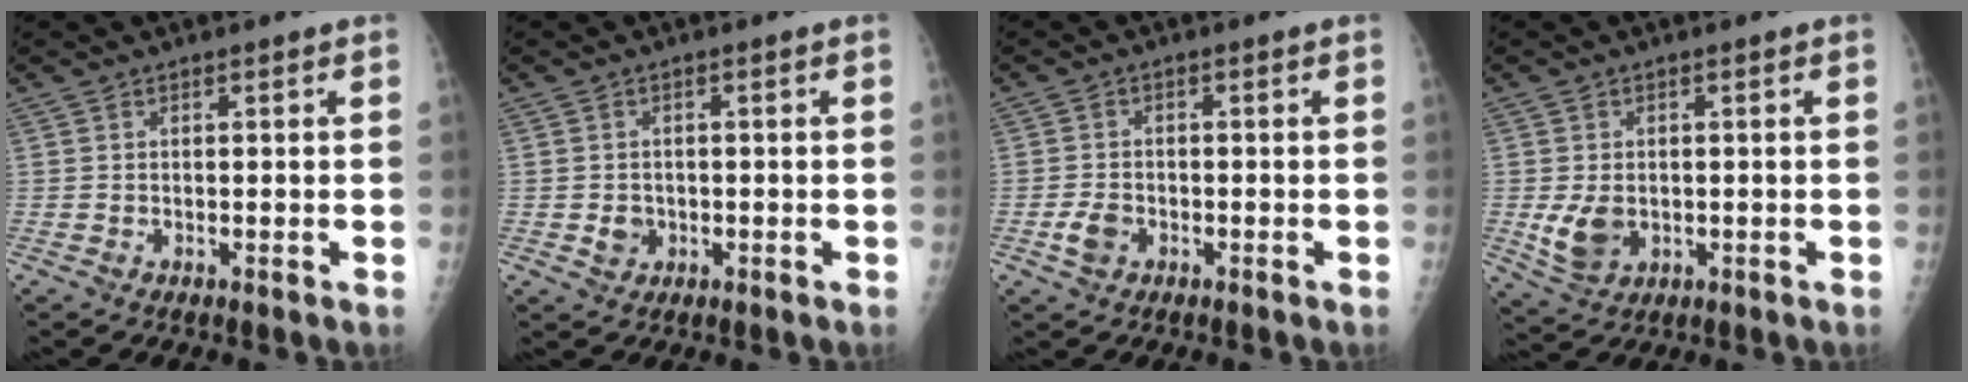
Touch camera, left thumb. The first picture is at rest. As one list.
[{"total": 2.4, "force": [-0.5, 2.2, 1.0], "torque": [-0.006, 0.004, -0.003]}, {"total": 3.1, "force": [-1.3, 2.2, 1.8], "torque": [-0.033, 0.006, -0.023]}, {"total": 5.6, "force": [-0.6, 4.1, 3.8], "torque": [-0.062, -0.007, 0.001]}]